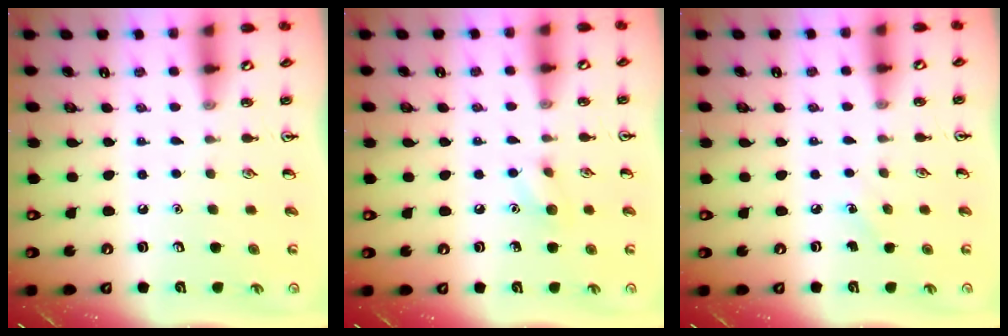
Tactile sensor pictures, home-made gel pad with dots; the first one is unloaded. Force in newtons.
{"total": 6.6, "press": 6.4, "slide": 1.7}
{"total": 3.0, "press": 2.8, "slide": 1.1}